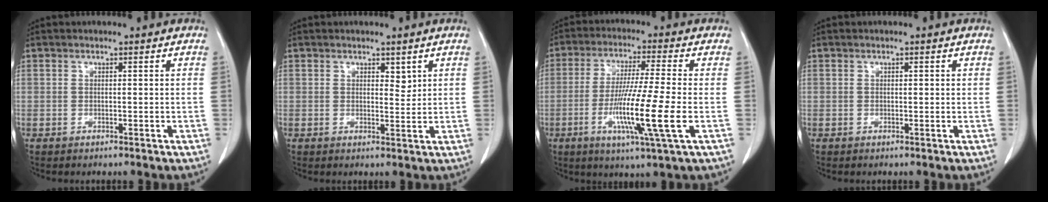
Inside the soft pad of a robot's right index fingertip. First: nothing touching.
{"total": 1.8, "force": [1.1, 0.8, 1.2], "torque": [-0.015, -0.009, 0.018]}
{"total": 12.3, "force": [-3.2, -0.8, 11.9], "torque": [-0.226, -0.023, -0.061]}
{"total": 0.6, "force": [0.2, 0.2, 0.5], "torque": [-0.007, 0.001, 0.001]}